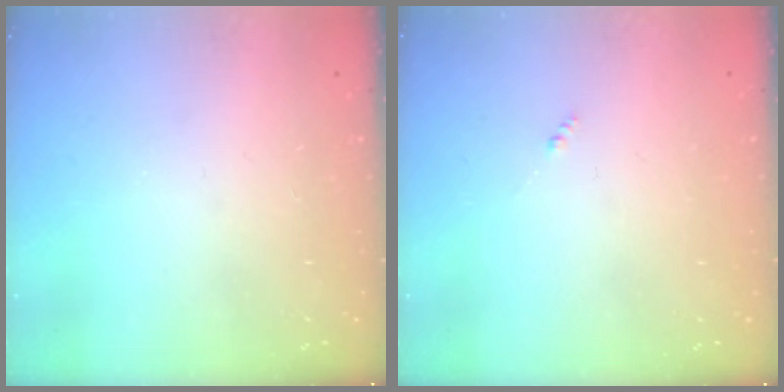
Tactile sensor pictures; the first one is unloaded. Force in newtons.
{"total": 0.0}